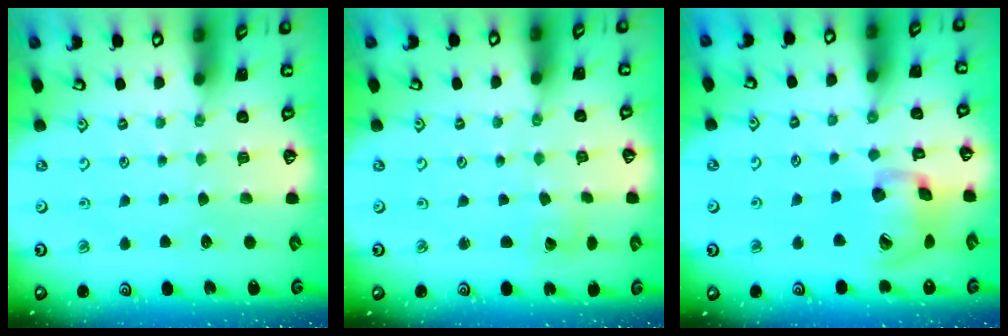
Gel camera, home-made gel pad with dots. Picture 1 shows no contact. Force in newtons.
{"total": 1.7, "press": 1.7, "slide": 0.1}
{"total": 15.6, "press": 15.4, "slide": 2.3}